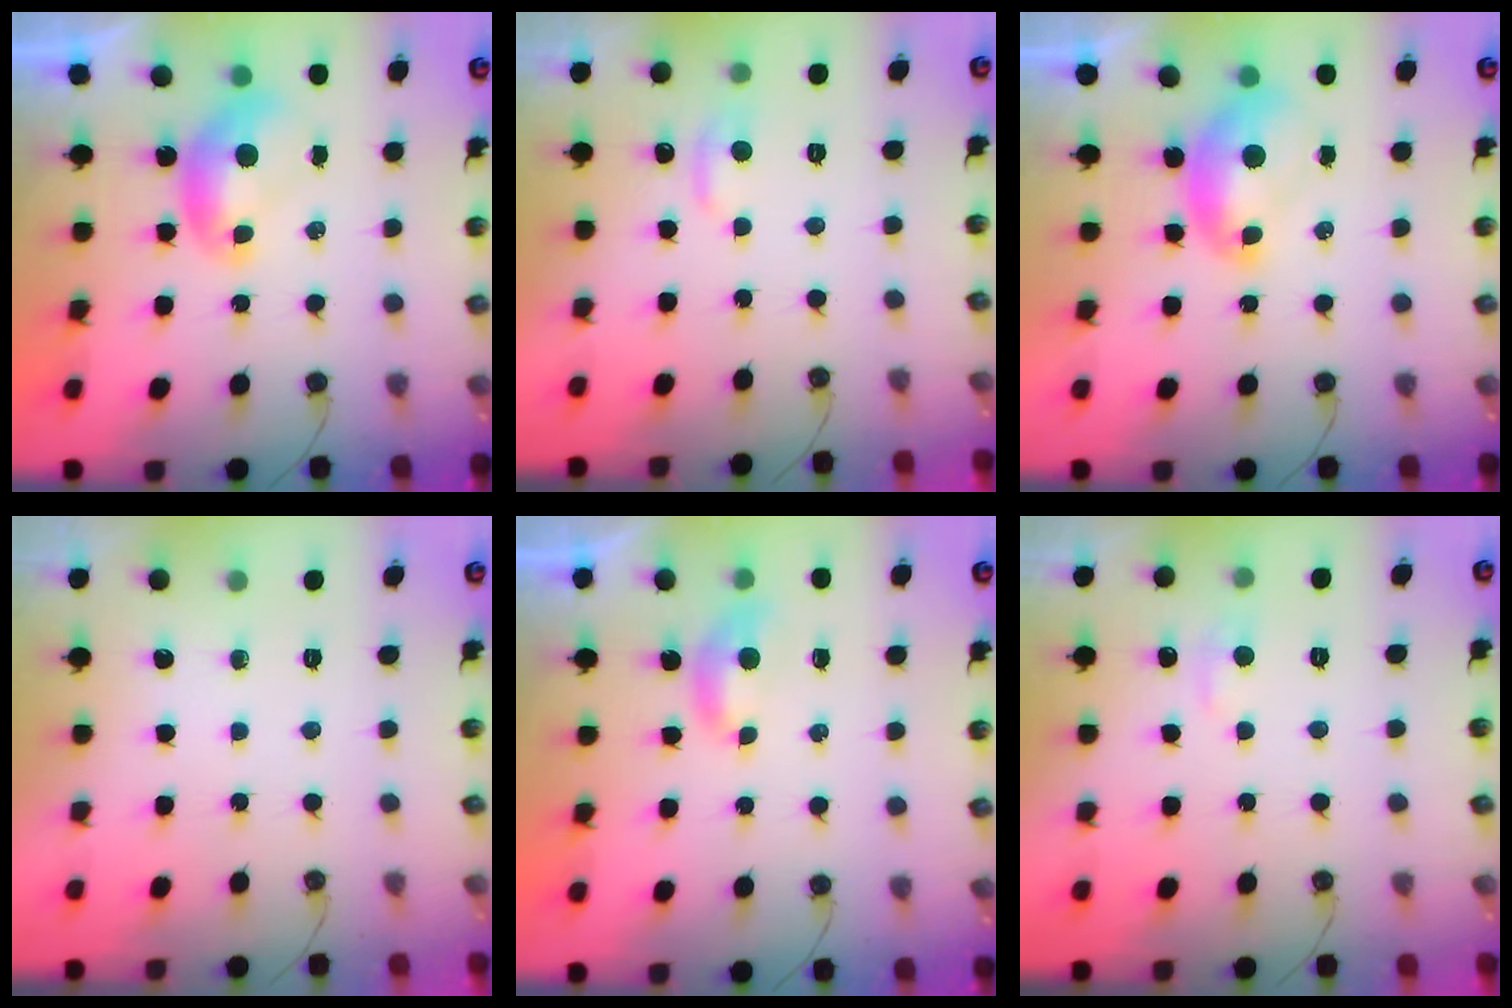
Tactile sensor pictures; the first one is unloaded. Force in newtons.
{"total": 0.9, "press": 0.6, "slide": 0.7}
{"total": 2.1, "press": 2.0, "slide": 0.4}
{"total": 0.0}
{"total": 3.0, "press": 2.9, "slide": 0.4}
{"total": 1.7, "press": 1.5, "slide": 0.7}